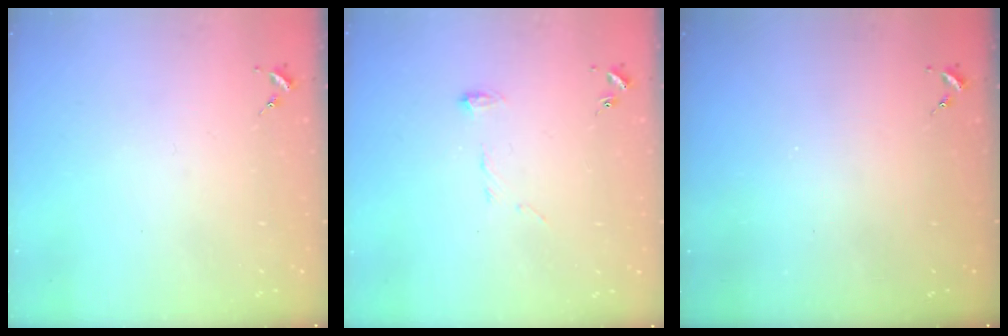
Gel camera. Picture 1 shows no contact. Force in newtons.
{"total": 6.4, "press": 6.4, "slide": 0.5}
{"total": 0.0}